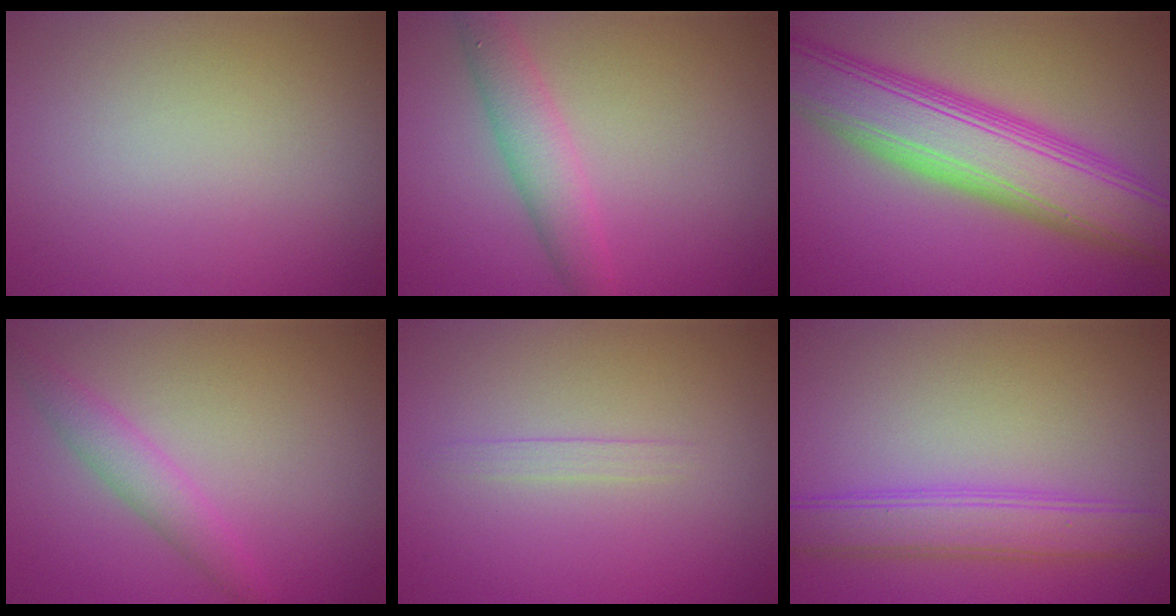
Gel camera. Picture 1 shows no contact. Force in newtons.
{"total": 3.4, "press": 3.4, "slide": 0.1}
{"total": 10.5, "press": 10.5, "slide": 0.3}
{"total": 2.6, "press": 2.6, "slide": 0.1}
{"total": 0.8, "press": 0.8, "slide": 0.2}
{"total": 4.3, "press": 4.3, "slide": 0.2}